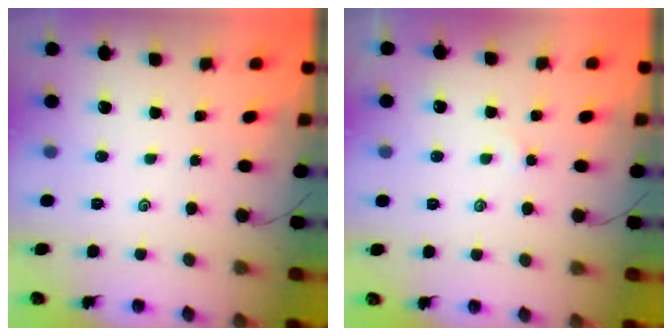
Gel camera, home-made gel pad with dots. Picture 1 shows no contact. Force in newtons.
{"total": 1.3, "press": 1.3, "slide": 0.3}